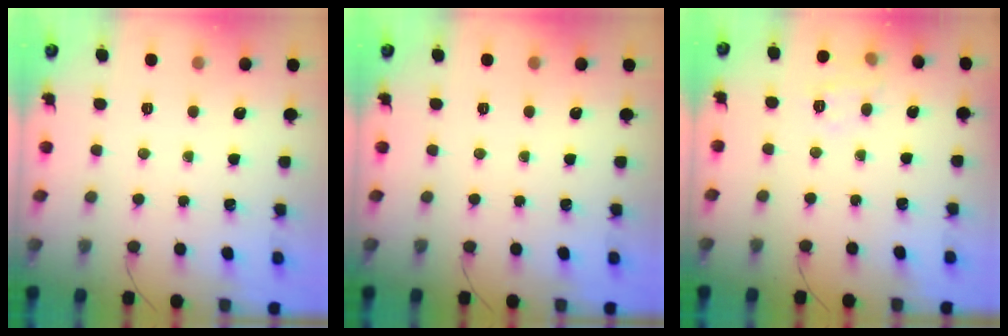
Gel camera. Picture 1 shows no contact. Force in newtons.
{"total": 0.0}
{"total": 8.9, "press": 8.8, "slide": 1.0}